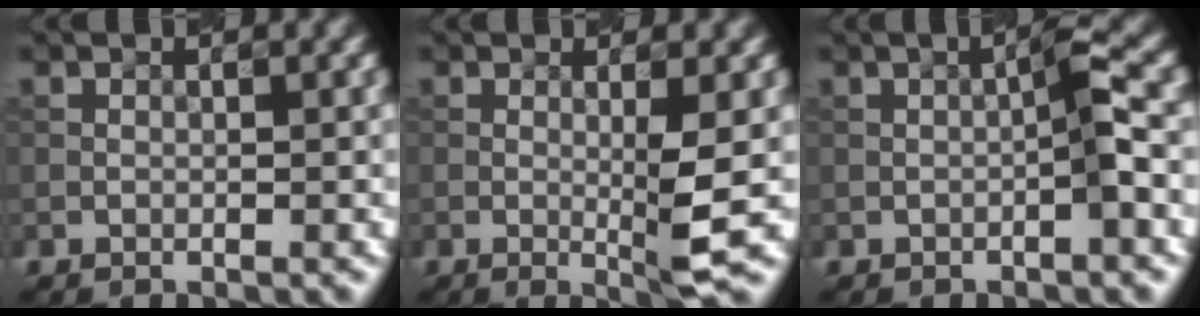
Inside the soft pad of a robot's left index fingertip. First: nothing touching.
{"total": 3.6, "force": [-0.1, 0.4, 3.6], "torque": [-0.061, -0.010, -0.002]}
{"total": 2.4, "force": [-0.5, 0.0, 2.3], "torque": [-0.038, 0.013, -0.012]}